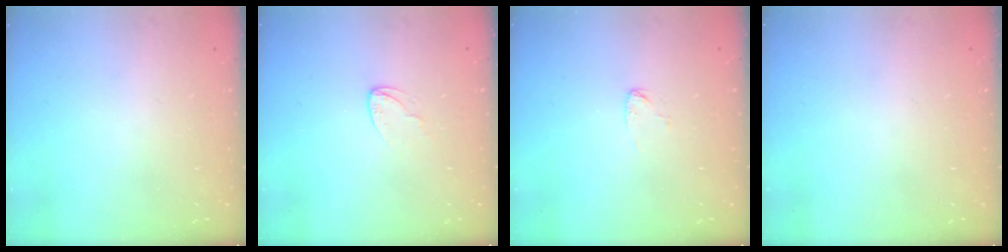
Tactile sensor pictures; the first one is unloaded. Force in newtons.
{"total": 2.9, "press": 2.9, "slide": 0.2}
{"total": 2.6, "press": 2.6, "slide": 0.1}
{"total": 0.0}